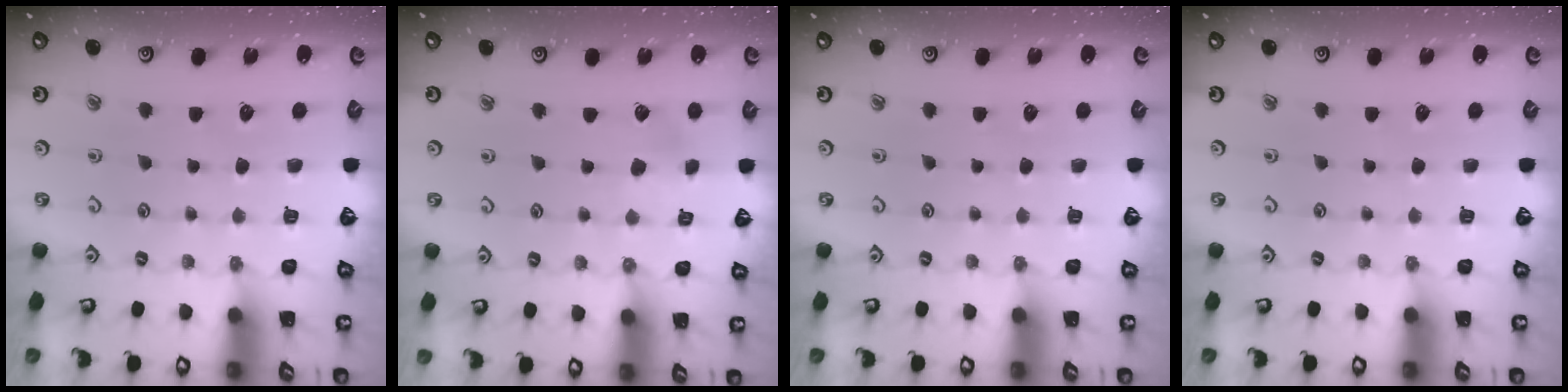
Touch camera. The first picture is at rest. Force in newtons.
{"total": 3.4, "press": 3.3, "slide": 0.9}
{"total": 0.0}
{"total": 0.0}